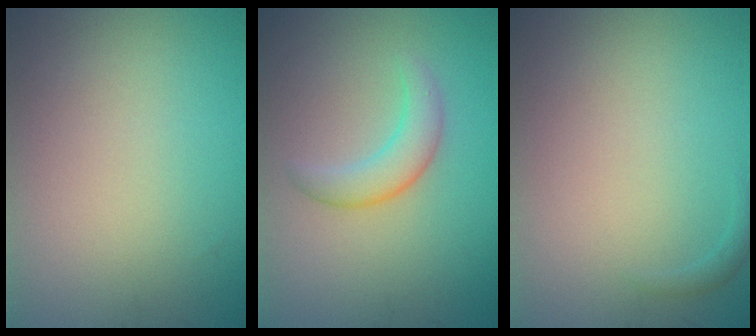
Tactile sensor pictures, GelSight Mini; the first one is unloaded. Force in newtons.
{"total": 2.7, "press": 2.7, "slide": 0.1}
{"total": 0.6, "press": 0.6, "slide": 0.1}